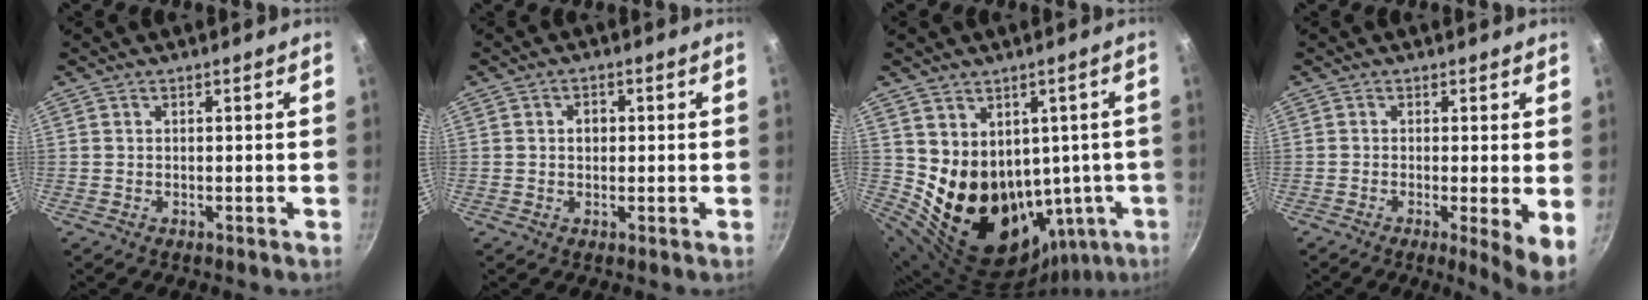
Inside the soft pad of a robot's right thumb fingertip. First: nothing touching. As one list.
[{"total": 2.3, "force": [0.2, 1.9, 1.3], "torque": [-0.009, 0.003, 0.000]}, {"total": 17.0, "force": [1.3, 13.9, 9.6], "torque": [-0.103, -0.014, 0.059]}, {"total": 5.9, "force": [-0.8, 0.7, 5.8], "torque": [-0.080, -0.015, -0.012]}]